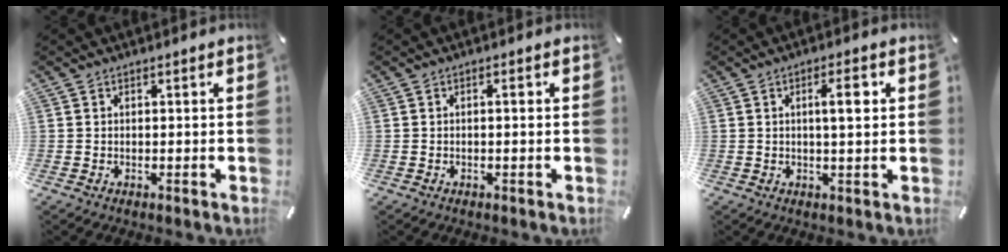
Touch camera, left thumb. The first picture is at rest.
{"total": 1.3, "force": [-0.1, 0.3, 1.3], "torque": [-0.024, 0.003, -0.003]}
{"total": 6.2, "force": [1.3, 1.5, 5.9], "torque": [-0.100, 0.001, 0.015]}